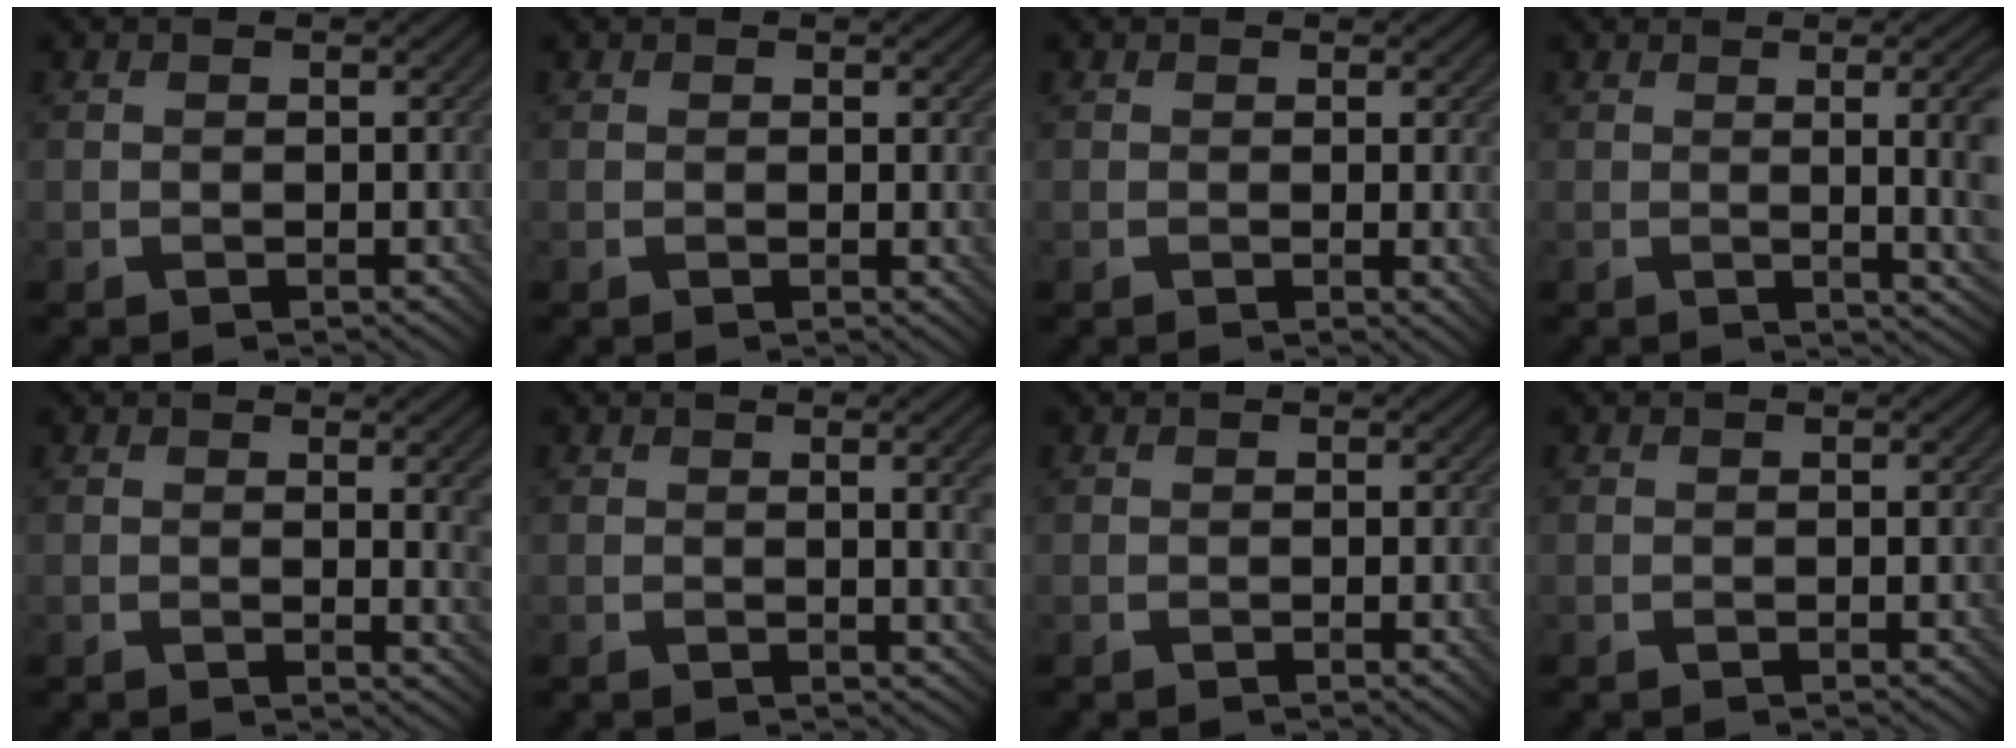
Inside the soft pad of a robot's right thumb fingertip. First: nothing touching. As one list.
[{"total": 1.1, "force": [0.2, 0.2, 1.1], "torque": [-0.016, -0.004, 0.001]}, {"total": 1.8, "force": [0.1, 0.3, 1.8], "torque": [-0.030, -0.004, 0.000]}, {"total": 7.8, "force": [0.1, 1.8, 7.6], "torque": [-0.091, 0.008, 0.003]}, {"total": 3.0, "force": [0.8, 0.5, 2.8], "torque": [-0.044, -0.001, 0.013]}, {"total": 4.1, "force": [0.7, 0.8, 4.0], "torque": [-0.058, 0.008, 0.010]}, {"total": 1.1, "force": [-0.1, 0.1, 1.0], "torque": [-0.017, -0.002, -0.003]}, {"total": 0.0}]